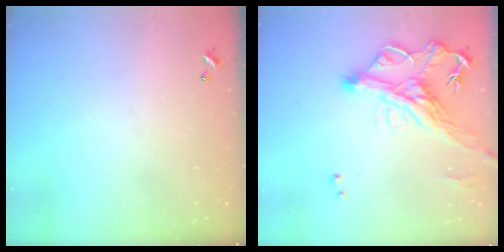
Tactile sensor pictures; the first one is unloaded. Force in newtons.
{"total": 6.3, "press": 6.1, "slide": 1.7}